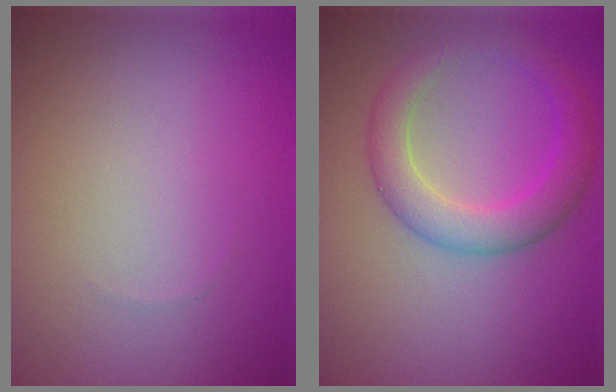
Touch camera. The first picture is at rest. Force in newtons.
{"total": 4.1, "press": 4.1, "slide": 0.1}